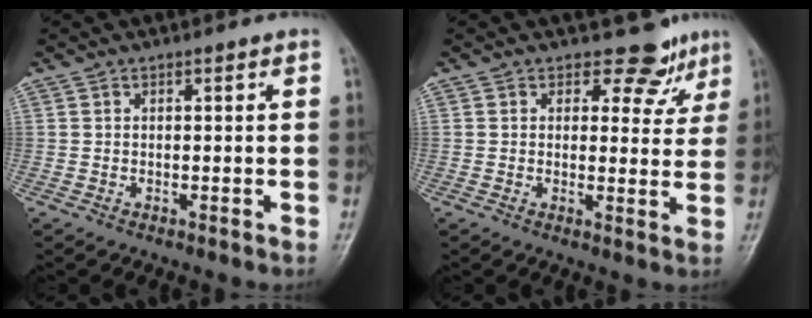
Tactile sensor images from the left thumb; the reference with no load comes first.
{"total": 5.8, "force": [4.5, 3.6, 1.0], "torque": [0.020, -0.032, 0.045]}